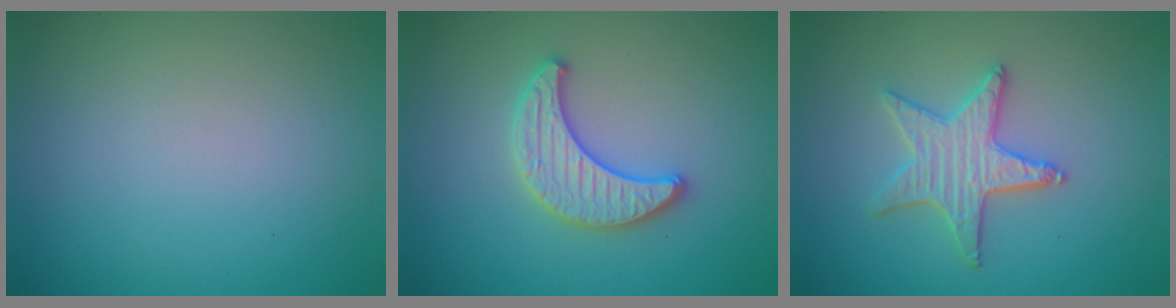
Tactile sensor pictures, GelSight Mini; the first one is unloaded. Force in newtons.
{"total": 3.3, "press": 3.3, "slide": 0.4}
{"total": 3.6, "press": 3.4, "slide": 1.2}